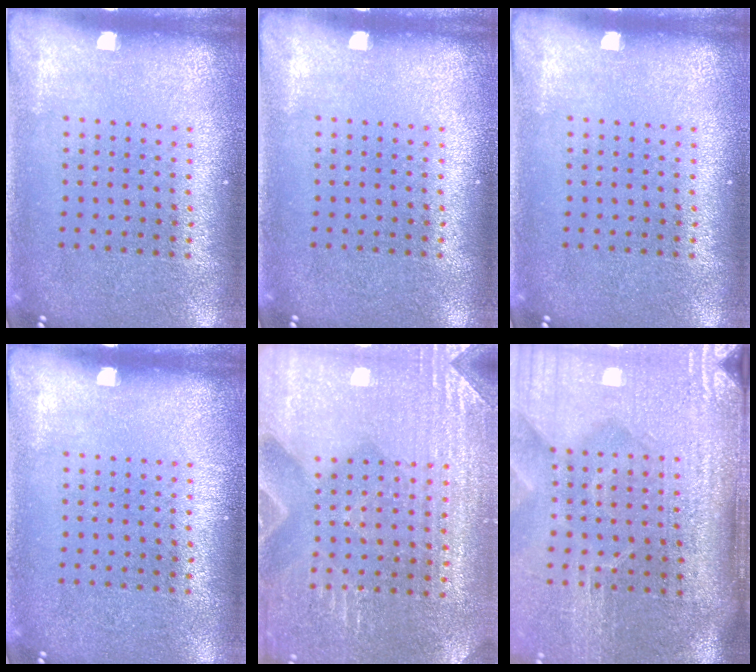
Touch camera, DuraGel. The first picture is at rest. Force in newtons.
{"total": 0.0}
{"total": 0.0}
{"total": 0.0}
{"total": 3.2, "press": 3.1, "slide": 0.4}
{"total": 4.9, "press": 4.1, "slide": 2.6}